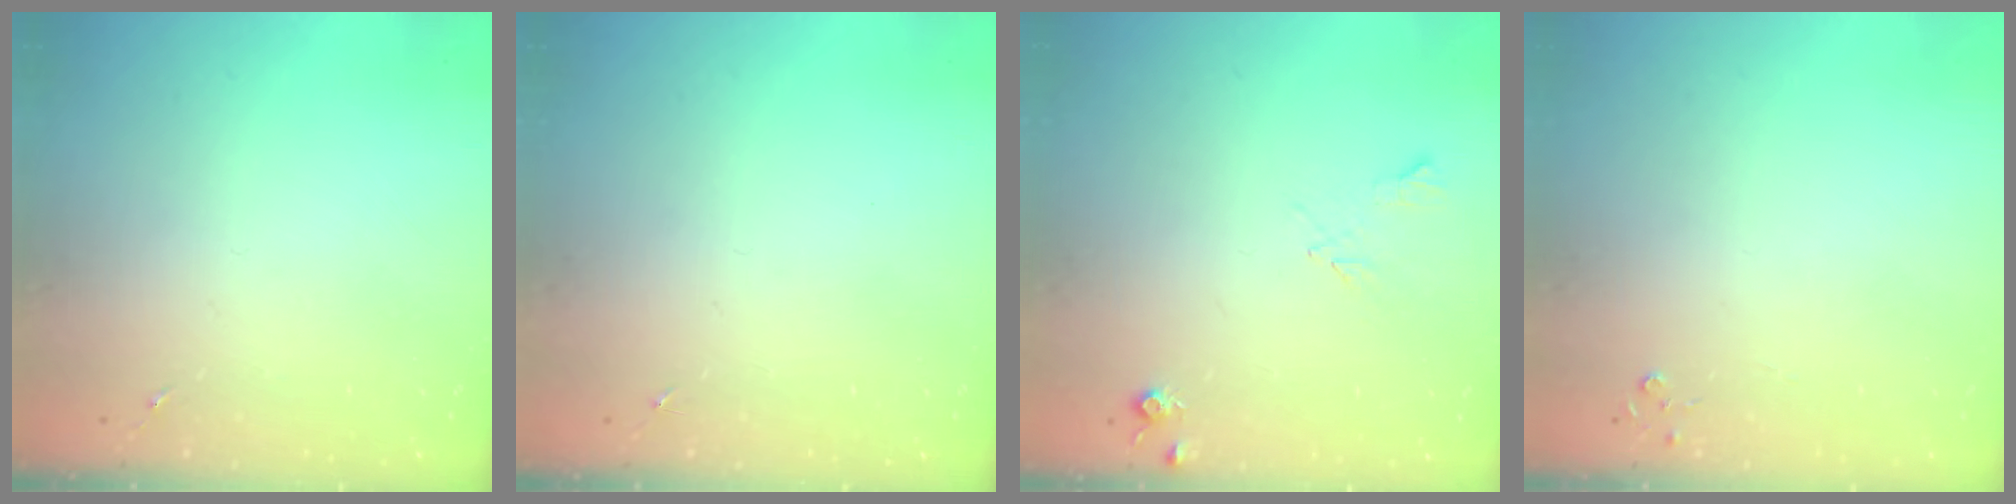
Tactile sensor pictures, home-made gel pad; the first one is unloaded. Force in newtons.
{"total": 0.0}
{"total": 5.8, "press": 5.8, "slide": 0.8}
{"total": 2.8, "press": 2.8, "slide": 0.3}